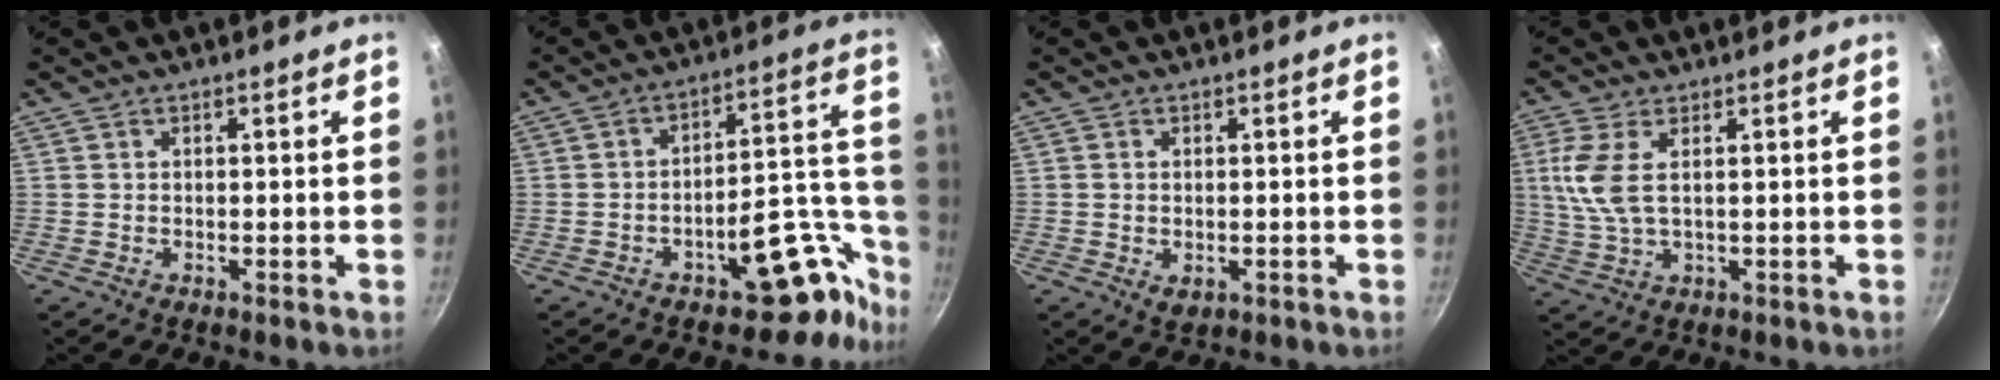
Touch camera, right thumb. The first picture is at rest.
{"total": 15.0, "force": [-8.6, 8.0, 9.3], "torque": [-0.032, 0.094, -0.116]}
{"total": 2.2, "force": [-0.4, 1.4, 1.6], "torque": [-0.027, -0.005, -0.004]}
{"total": 7.2, "force": [1.7, 3.0, 6.3], "torque": [-0.146, -0.001, 0.037]}